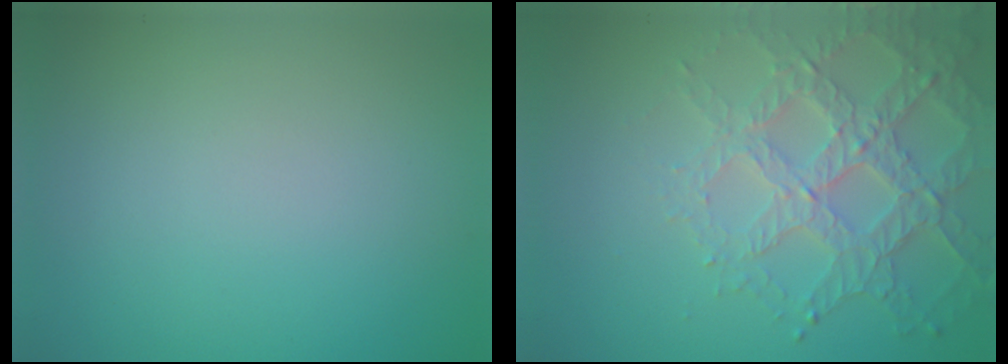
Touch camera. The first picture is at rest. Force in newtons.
{"total": 4.7, "press": 4.1, "slide": 2.4}